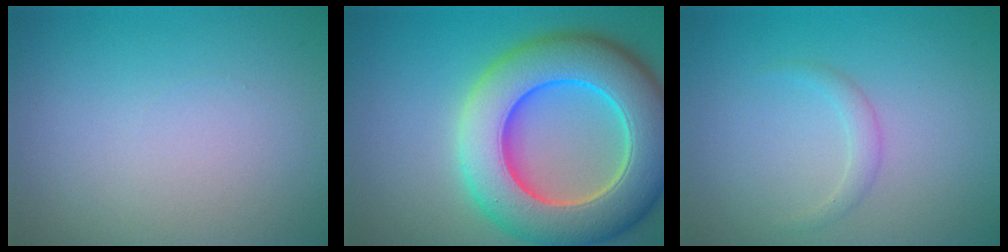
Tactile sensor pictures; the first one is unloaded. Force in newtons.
{"total": 12.2, "press": 12.1, "slide": 0.9}
{"total": 1.2, "press": 1.1, "slide": 0.1}